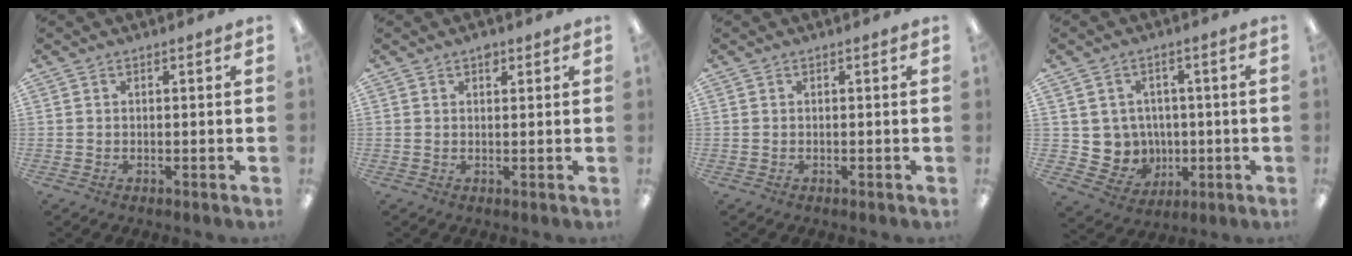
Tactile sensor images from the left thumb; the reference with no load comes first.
{"total": 2.0, "force": [1.3, 1.0, 1.1], "torque": [-0.008, -0.004, 0.020]}
{"total": 0.0}
{"total": 6.4, "force": [1.8, 6.1, 0.0], "torque": [-0.025, -0.011, 0.047]}